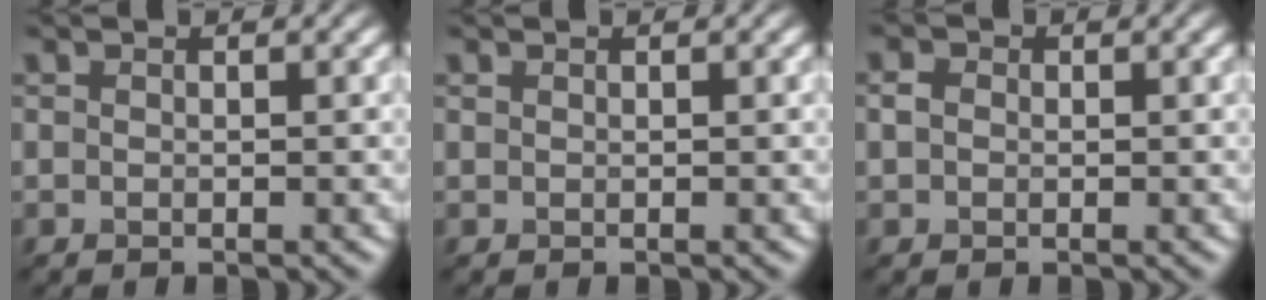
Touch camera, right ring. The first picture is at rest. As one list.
[{"total": 0.6, "force": [-0.1, -0.5, -0.4], "torque": [-0.001, -0.004, 0.006]}, {"total": 0.7, "force": [-0.4, -0.2, -0.5], "torque": [-0.013, 0.003, 0.014]}]